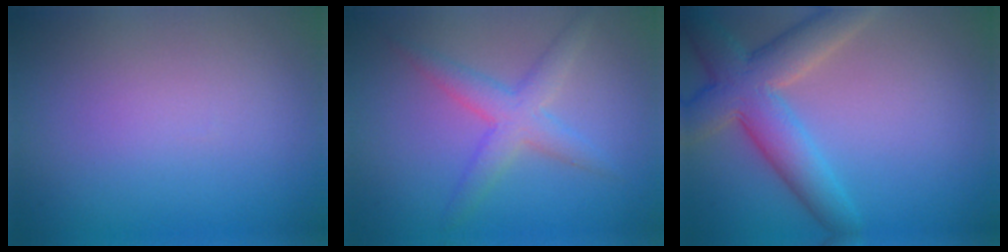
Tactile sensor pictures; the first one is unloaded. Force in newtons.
{"total": 3.5, "press": 3.5, "slide": 0.0}
{"total": 6.6, "press": 6.6, "slide": 0.3}